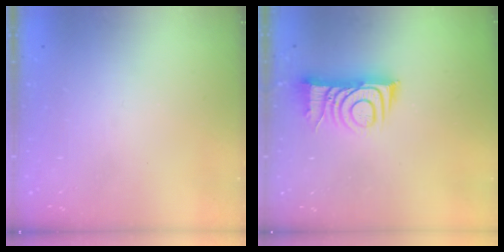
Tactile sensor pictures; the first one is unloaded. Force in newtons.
{"total": 9.6, "press": 9.6, "slide": 0.7}